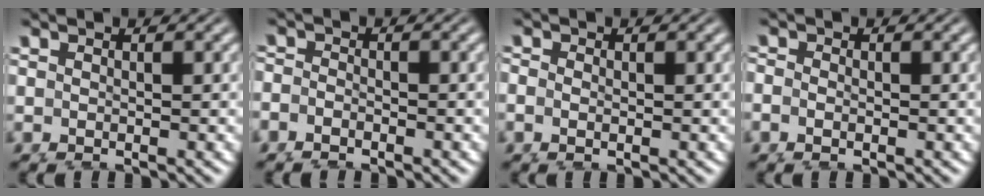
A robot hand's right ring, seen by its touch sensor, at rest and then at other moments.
{"total": 1.3, "force": [-0.9, 1.0, 0.1], "torque": [0.000, -0.011, -0.014]}
{"total": 0.9, "force": [0.1, 0.7, 0.5], "torque": [-0.015, -0.004, 0.001]}
{"total": 1.0, "force": [-0.2, 0.8, 0.4], "torque": [-0.012, -0.004, -0.004]}